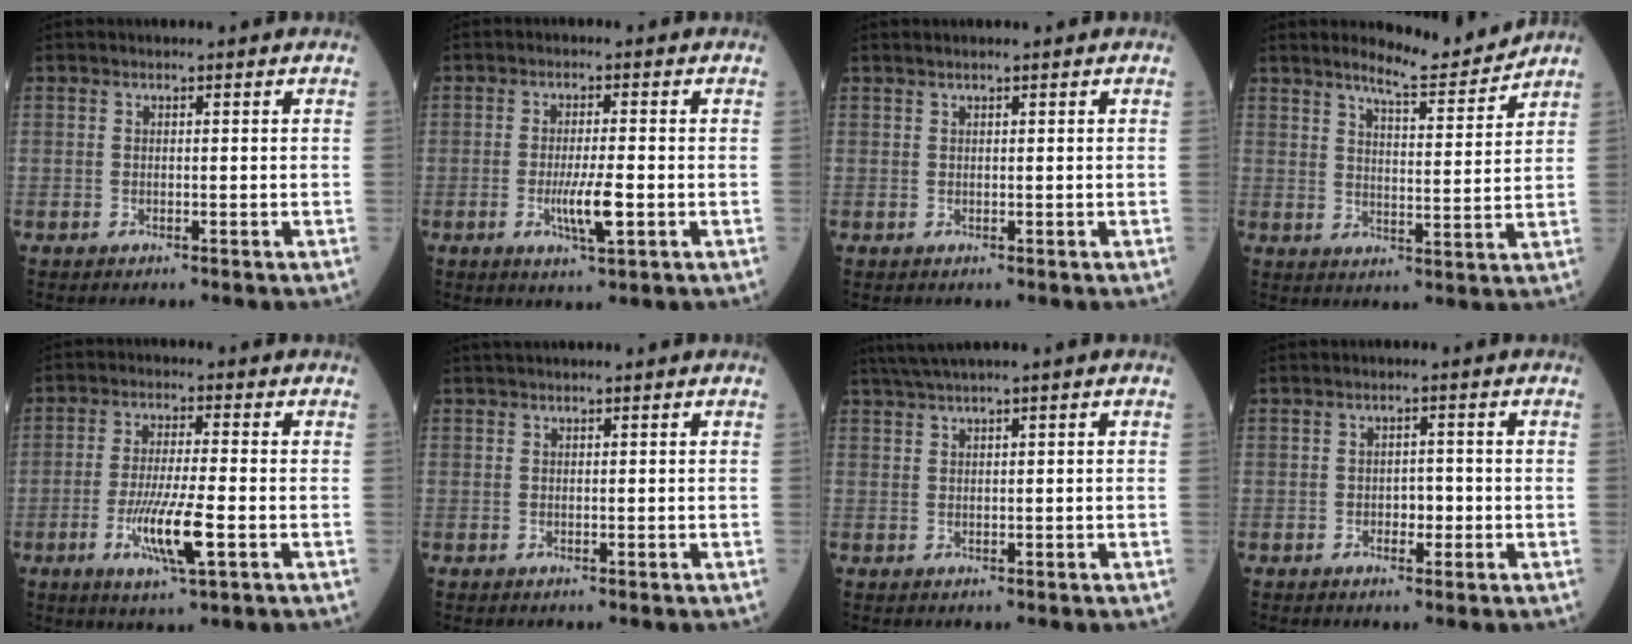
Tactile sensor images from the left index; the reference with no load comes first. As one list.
[{"total": 4.9, "force": [-1.4, 0.4, 4.7], "torque": [-0.092, -0.012, -0.025]}, {"total": 0.7, "force": [0.6, -0.1, 0.3], "torque": [-0.011, 0.006, 0.015]}, {"total": 7.0, "force": [6.8, -0.2, 1.7], "torque": [-0.035, -0.017, 0.101]}, {"total": 8.2, "force": [-2.8, 0.4, 7.7], "torque": [-0.150, -0.020, -0.053]}, {"total": 1.4, "force": [1.2, -0.1, 0.7], "torque": [-0.008, 0.022, 0.026]}, {"total": 3.2, "force": [2.3, -0.7, 2.1], "torque": [-0.049, 0.016, 0.050]}, {"total": 2.1, "force": [-0.7, 1.2, 1.5], "torque": [-0.015, 0.003, -0.012]}]